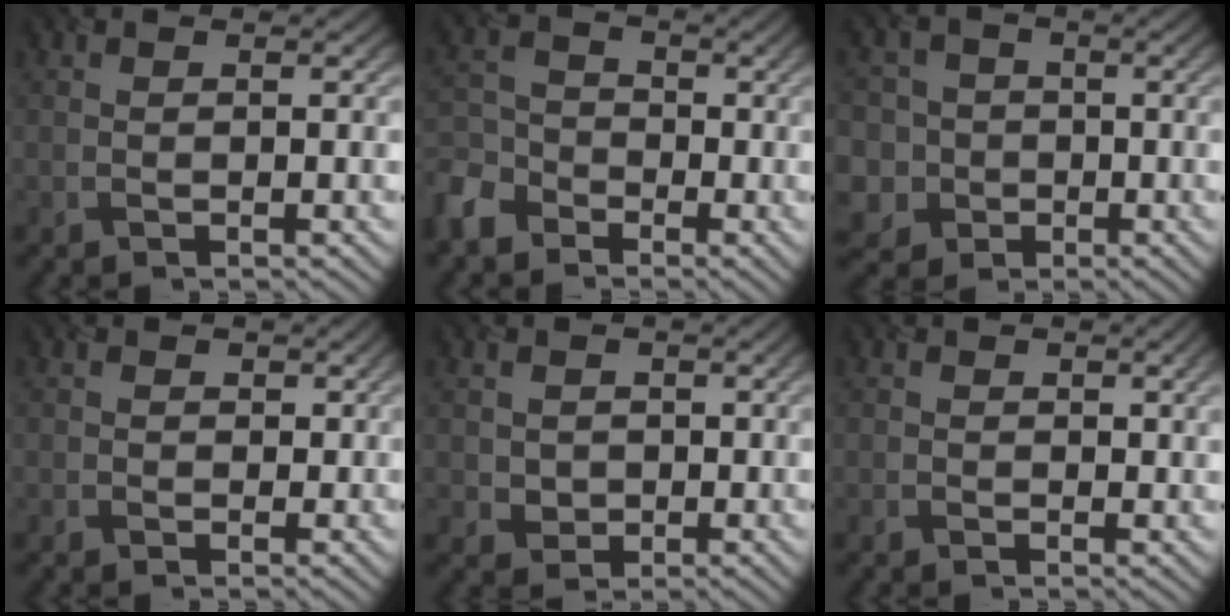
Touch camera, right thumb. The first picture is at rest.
{"total": 5.7, "force": [-4.2, 3.7, 1.0], "torque": [-0.048, -0.010, -0.100]}
{"total": 6.6, "force": [-1.3, 6.4, 0.6], "torque": [-0.053, 0.009, -0.057]}
{"total": 1.1, "force": [0.1, 0.5, -0.9], "torque": [0.013, -0.008, 0.004]}
{"total": 1.8, "force": [0.5, 1.7, -0.6], "torque": [-0.005, -0.009, 0.009]}
{"total": 1.4, "force": [1.0, 0.7, 0.8], "torque": [-0.014, -0.003, 0.019]}